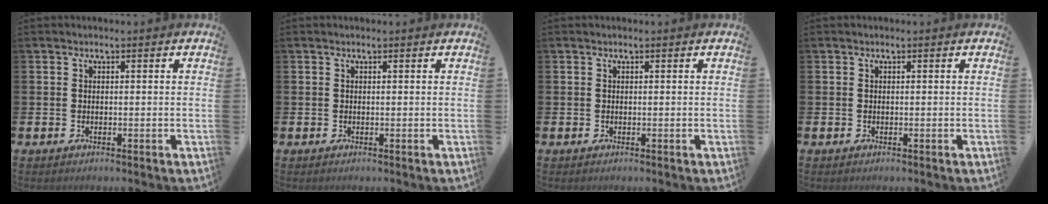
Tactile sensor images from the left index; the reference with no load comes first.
{"total": 0.0}
{"total": 0.0}
{"total": 0.0}